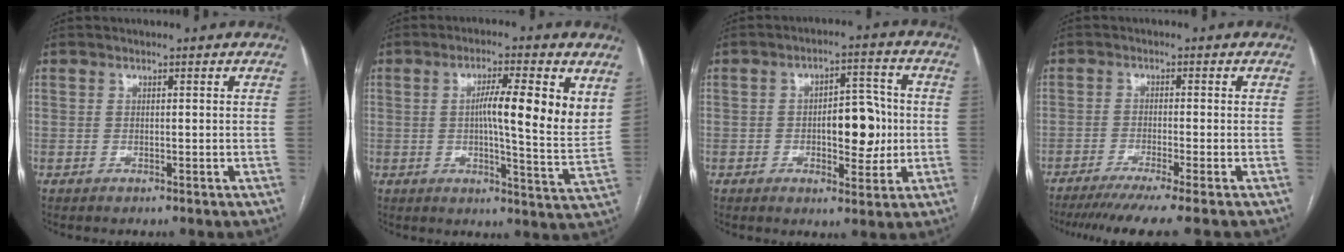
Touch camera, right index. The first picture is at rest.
{"total": 11.2, "force": [3.3, 1.0, 10.7], "torque": [-0.154, 0.006, 0.042]}
{"total": 8.6, "force": [-0.7, 3.9, 7.6], "torque": [-0.105, 0.016, -0.005]}
{"total": 8.7, "force": [-7.2, -1.6, 4.6], "torque": [-0.053, -0.027, -0.113]}